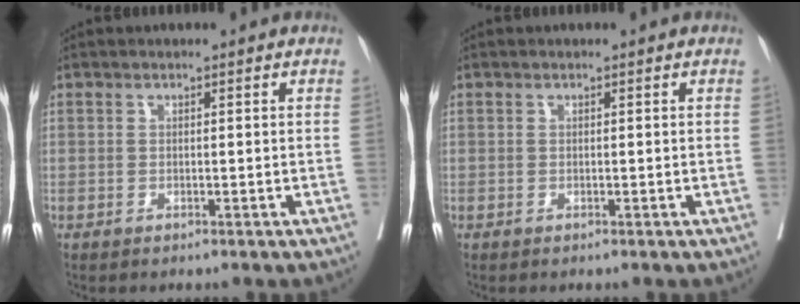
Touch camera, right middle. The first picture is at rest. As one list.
[{"total": 0.0}]